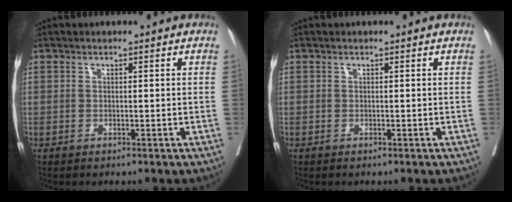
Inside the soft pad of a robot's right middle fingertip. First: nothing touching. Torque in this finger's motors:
{"motor_torque": [0.00, 0.00, 0.03, -0.01]}